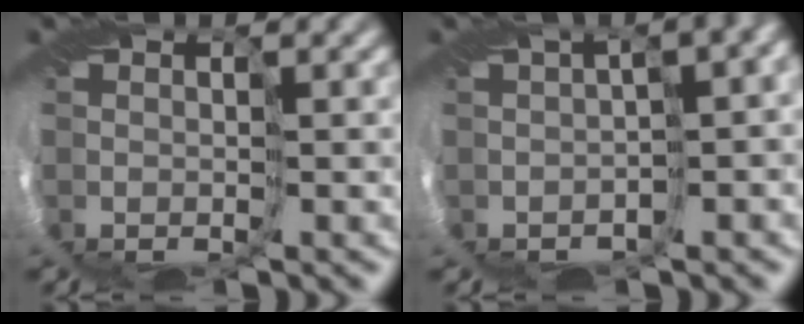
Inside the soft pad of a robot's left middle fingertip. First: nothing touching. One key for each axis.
{"total": 11.8, "fx": -1.6, "fy": 5.3, "fz": 10.4, "tx": -0.129, "ty": 0.040, "tz": -0.007}